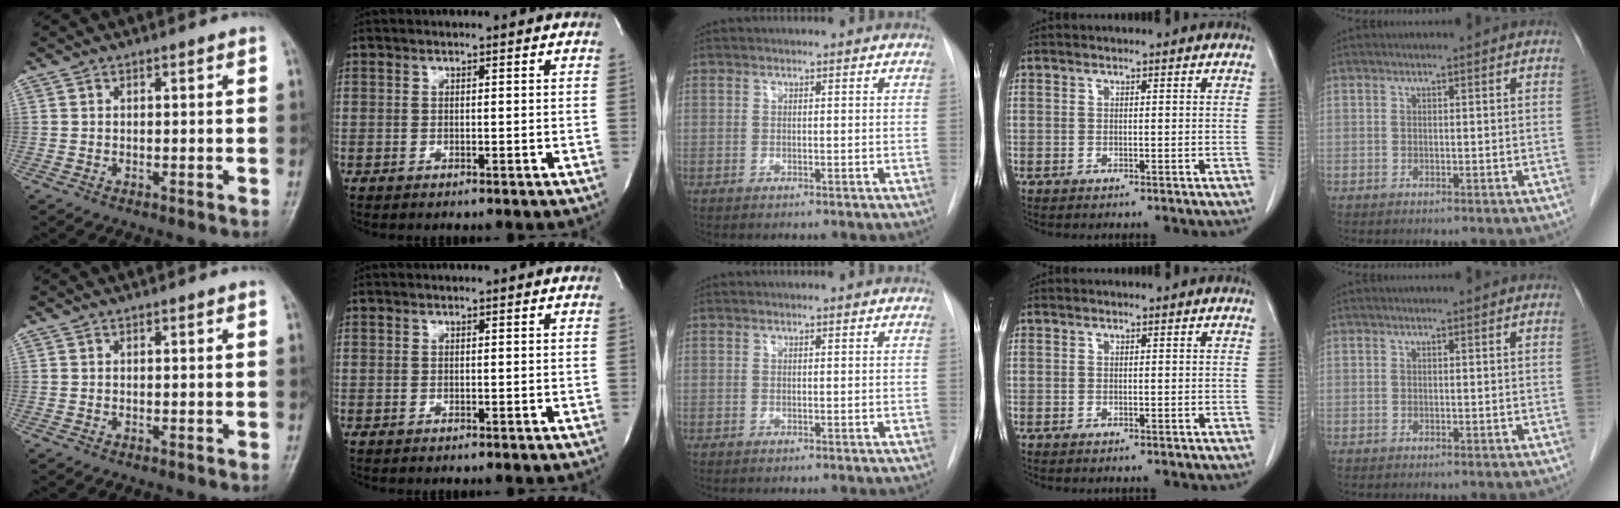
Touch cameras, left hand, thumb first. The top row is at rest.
{}